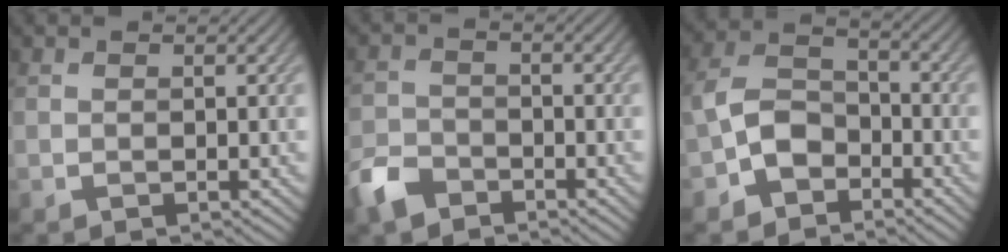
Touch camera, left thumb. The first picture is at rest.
{"total": 4.8, "force": [-3.5, 2.6, 1.9], "torque": [-0.045, -0.005, -0.081]}
{"total": 6.0, "force": [-3.1, 4.0, 3.4], "torque": [-0.070, 0.006, -0.073]}